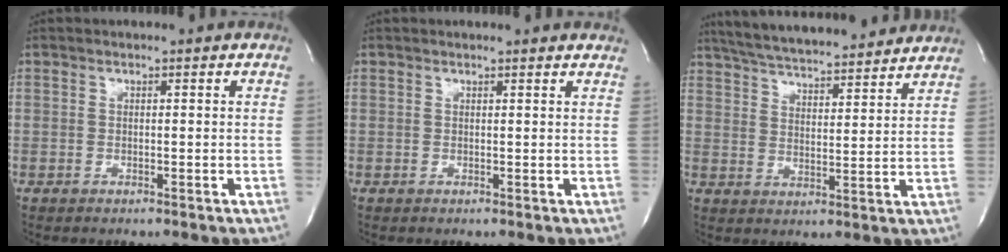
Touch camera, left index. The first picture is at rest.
{"total": 6.4, "force": [6.1, 0.7, 1.9], "torque": [-0.026, 0.005, 0.051]}
{"total": 19.5, "force": [17.7, 2.6, 7.8], "torque": [-0.133, 0.025, 0.254]}